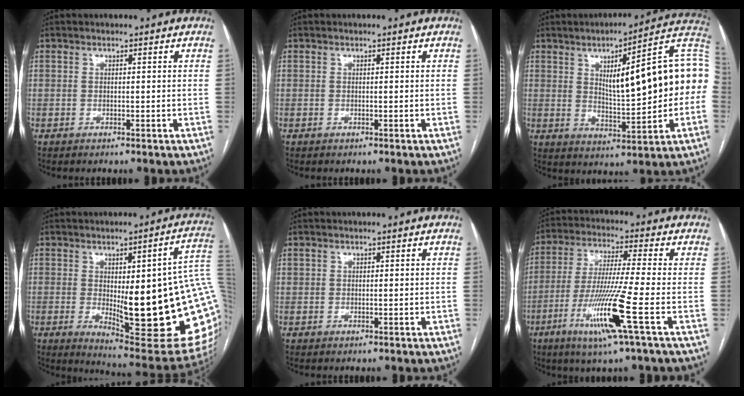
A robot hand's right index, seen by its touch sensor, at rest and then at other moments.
{"total": 0.0}
{"total": 19.1, "force": [2.0, 3.4, 18.7], "torque": [-0.258, 0.032, 0.031]}
{"total": 26.0, "force": [0.3, 4.6, 25.6], "torque": [-0.250, -0.009, 0.016]}
{"total": 0.6, "force": [0.2, 0.5, 0.2], "torque": [0.000, 0.005, 0.005]}
{"total": 12.7, "force": [-4.9, -1.4, 11.6], "torque": [-0.232, -0.026, -0.096]}